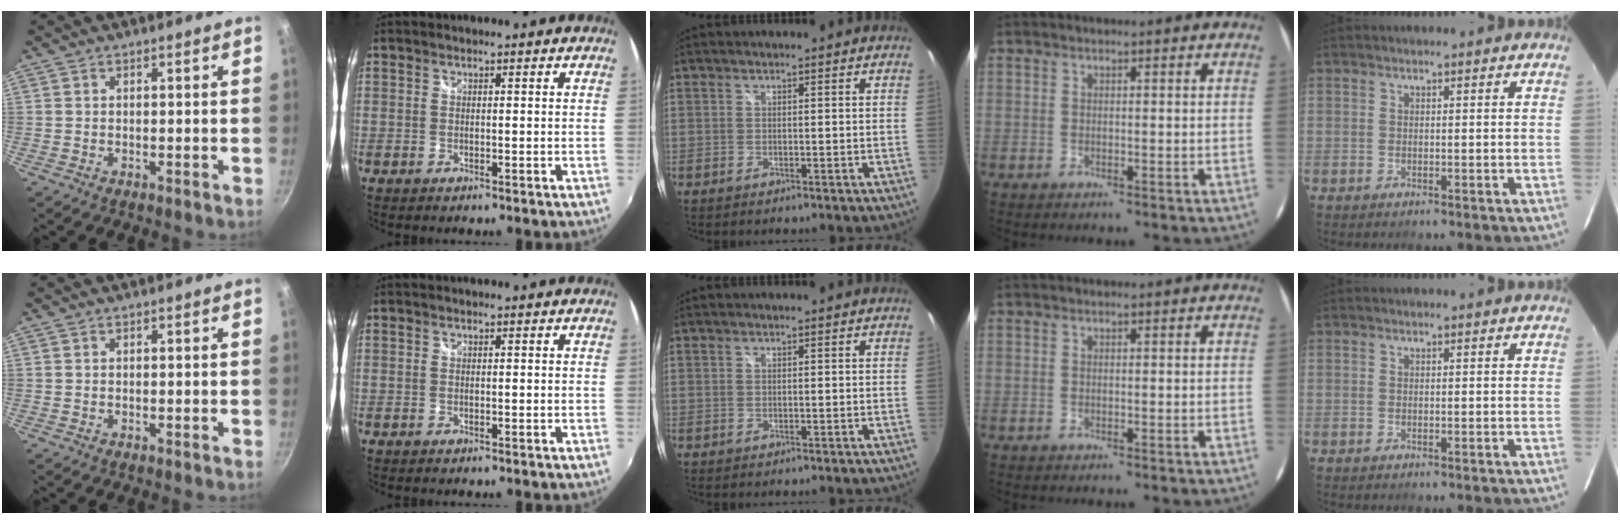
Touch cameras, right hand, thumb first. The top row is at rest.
{}